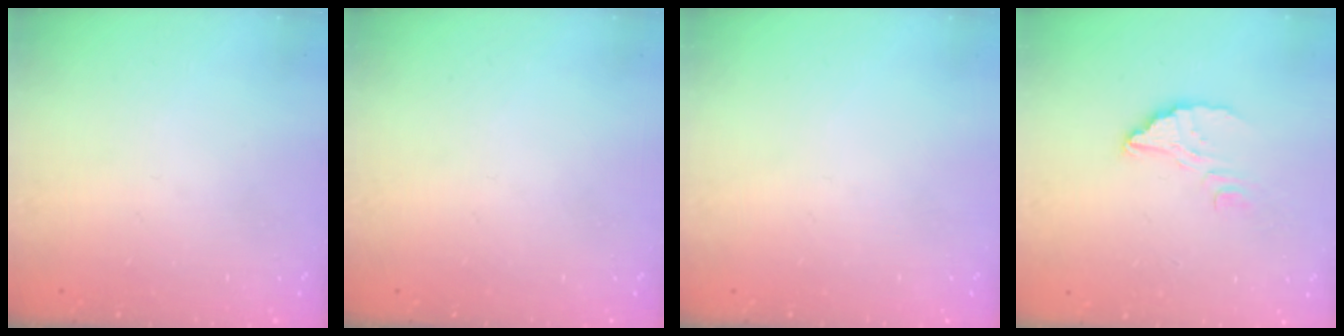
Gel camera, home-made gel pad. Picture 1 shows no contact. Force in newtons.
{"total": 0.0}
{"total": 0.0}
{"total": 3.7, "press": 3.7, "slide": 0.2}